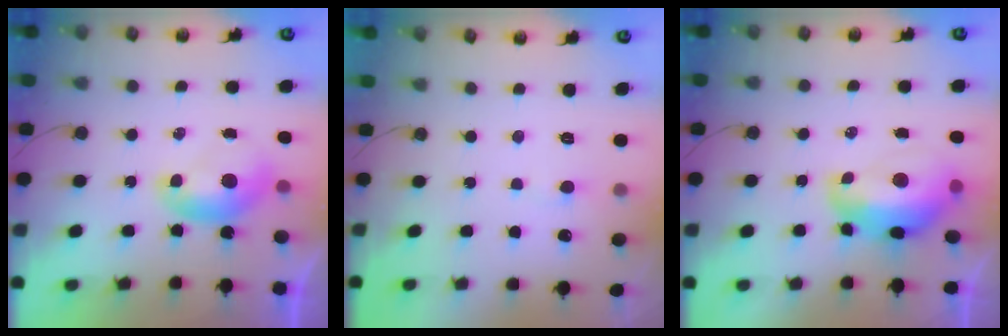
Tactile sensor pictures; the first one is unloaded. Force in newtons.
{"total": 0.7, "press": 0.6, "slide": 0.4}
{"total": 7.4, "press": 7.3, "slide": 1.4}